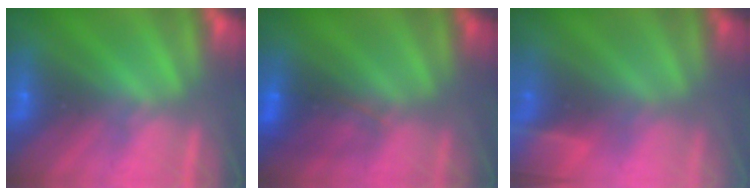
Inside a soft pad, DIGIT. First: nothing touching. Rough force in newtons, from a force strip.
{"total": 3.9}
{"total": 7.2}